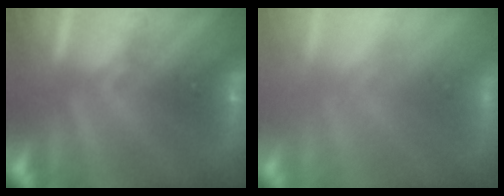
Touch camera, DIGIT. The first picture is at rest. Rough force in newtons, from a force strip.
{"total": 8.7}